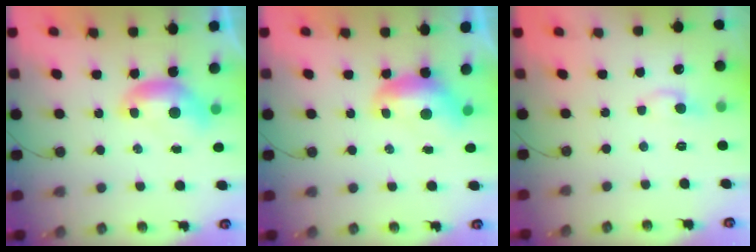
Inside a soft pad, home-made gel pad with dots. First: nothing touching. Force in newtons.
{"total": 1.2, "press": 1.1, "slide": 0.3}
{"total": 1.1, "press": 0.8, "slide": 0.6}